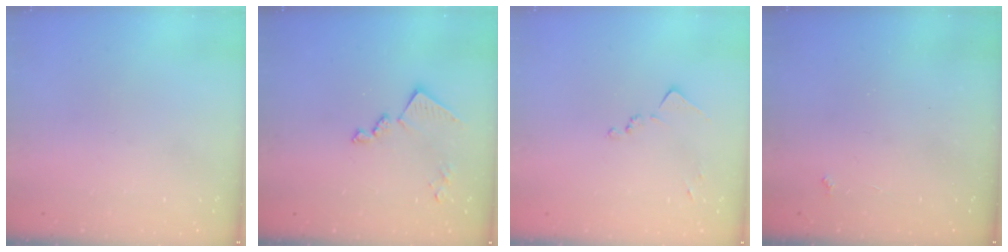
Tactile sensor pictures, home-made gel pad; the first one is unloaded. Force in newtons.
{"total": 11.0, "press": 11.0, "slide": 0.2}
{"total": 8.9, "press": 8.8, "slide": 0.9}
{"total": 2.3, "press": 2.3, "slide": 0.4}